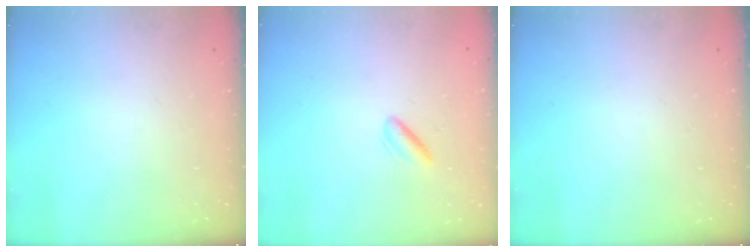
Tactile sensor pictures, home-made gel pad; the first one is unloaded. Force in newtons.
{"total": 1.0, "press": 0.8, "slide": 0.6}
{"total": 0.0}